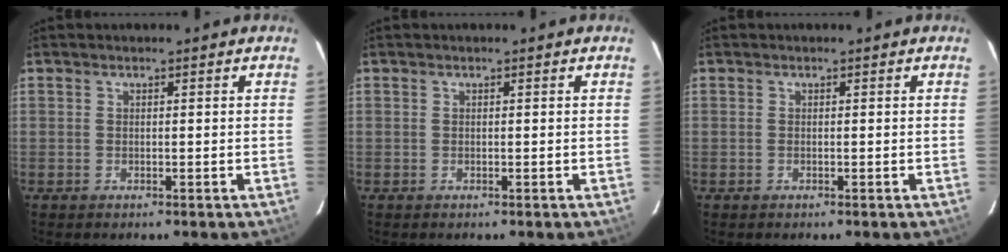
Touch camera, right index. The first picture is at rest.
{"total": 0.0}
{"total": 0.0}